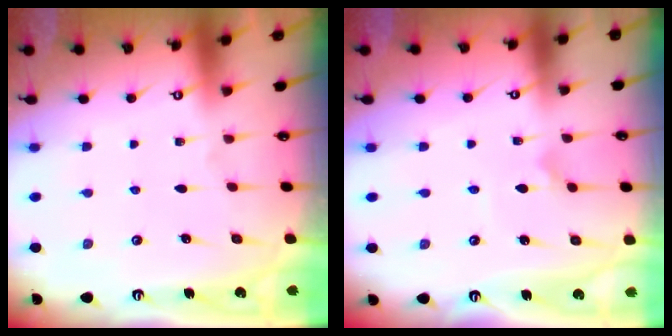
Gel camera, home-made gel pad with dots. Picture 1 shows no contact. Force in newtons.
{"total": 2.5, "press": 2.5, "slide": 0.3}